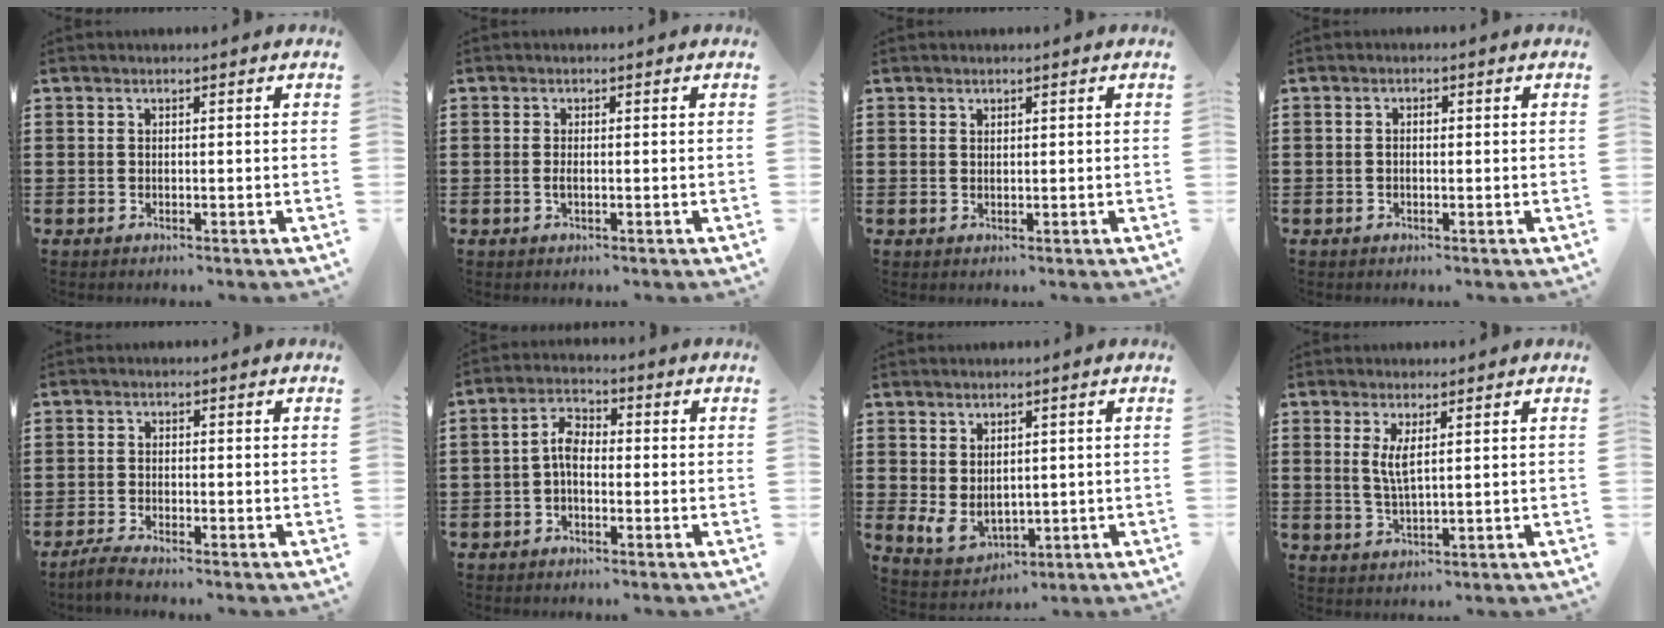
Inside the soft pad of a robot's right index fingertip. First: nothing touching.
{"total": 0.9, "force": [-0.3, 0.2, 0.8], "torque": [-0.017, -0.001, -0.005]}
{"total": 0.6, "force": [0.4, 0.4, 0.0], "torque": [-0.001, 0.002, 0.009]}
{"total": 0.7, "force": [-0.2, 0.4, 0.6], "torque": [-0.012, -0.001, -0.003]}
{"total": 2.3, "force": [-2.2, -0.2, 0.6], "torque": [-0.019, -0.001, -0.045]}
{"total": 4.3, "force": [-0.8, 2.4, 3.5], "torque": [-0.073, 0.007, -0.017]}
{"total": 3.7, "force": [1.2, 2.7, 2.3], "torque": [-0.064, -0.003, 0.021]}
{"total": 3.2, "force": [1.1, 0.7, 3.0], "torque": [-0.063, 0.000, 0.018]}